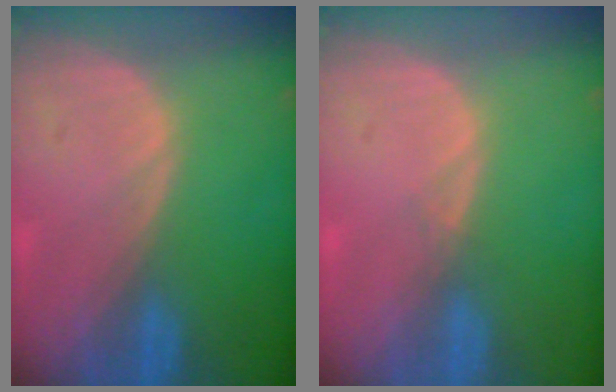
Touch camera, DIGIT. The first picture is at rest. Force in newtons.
{"total": 0.6, "press": 0.6, "slide": 0.2}